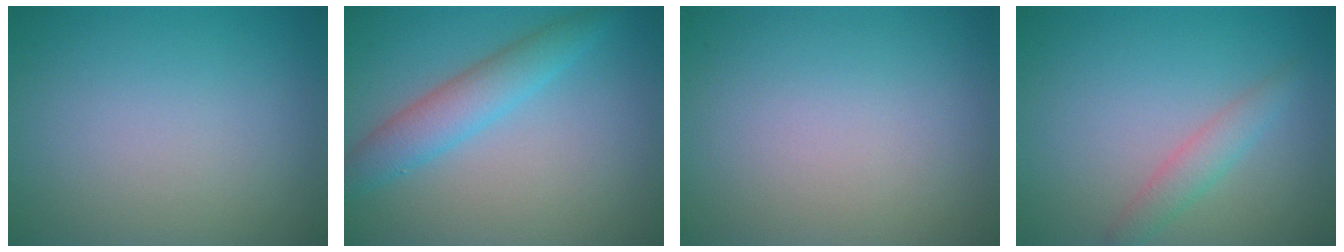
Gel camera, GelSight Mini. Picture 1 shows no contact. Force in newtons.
{"total": 3.8, "press": 3.8, "slide": 0.2}
{"total": 0.0}
{"total": 2.0, "press": 2.0, "slide": 0.0}